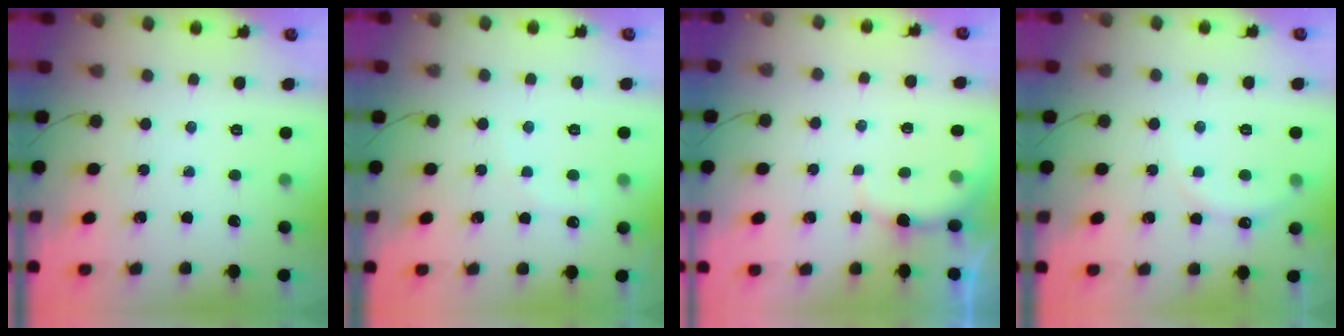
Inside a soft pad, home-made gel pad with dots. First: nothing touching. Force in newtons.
{"total": 5.3, "press": 5.2, "slide": 1.0}
{"total": 2.8, "press": 2.7, "slide": 0.7}
{"total": 6.3, "press": 6.2, "slide": 1.3}